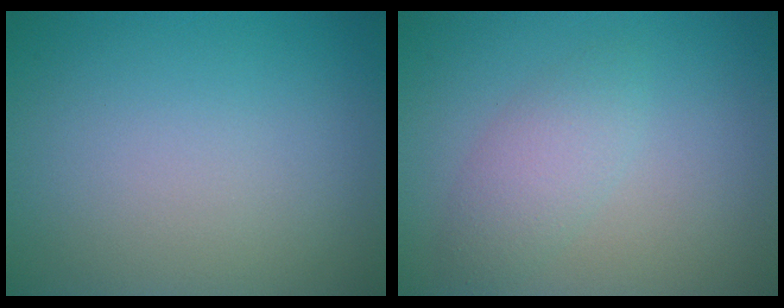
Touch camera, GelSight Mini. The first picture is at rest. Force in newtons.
{"total": 2.4, "press": 2.4, "slide": 0.0}